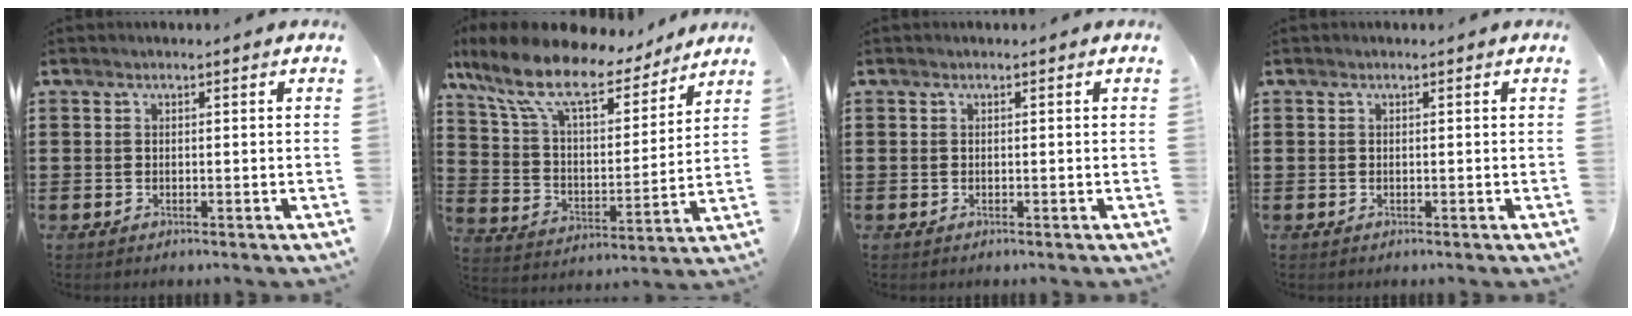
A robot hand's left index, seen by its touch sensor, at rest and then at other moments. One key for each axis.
{"total": 12.2, "fx": 9.5, "fy": 3.2, "fz": 6.9, "tx": -0.168, "ty": -0.046, "tz": 0.164}
{"total": 0.0}
{"total": 0.0}